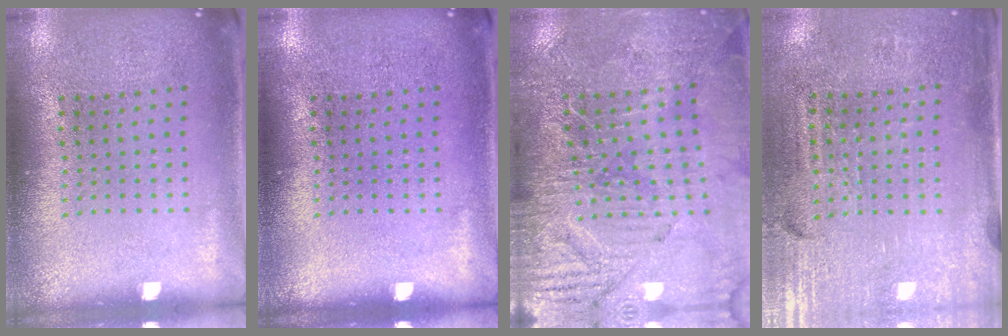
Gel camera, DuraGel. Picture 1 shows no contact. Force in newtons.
{"total": 0.0}
{"total": 3.4, "press": 3.4, "slide": 0.2}
{"total": 3.4, "press": 3.1, "slide": 1.4}